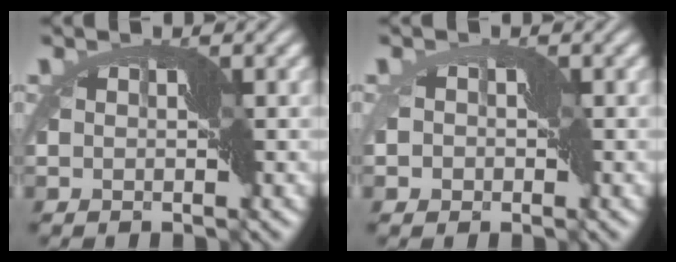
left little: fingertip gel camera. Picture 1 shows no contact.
{"total": 2.4, "force": [-1.2, 2.0, 0.7], "torque": [-0.007, 0.011, -0.031]}